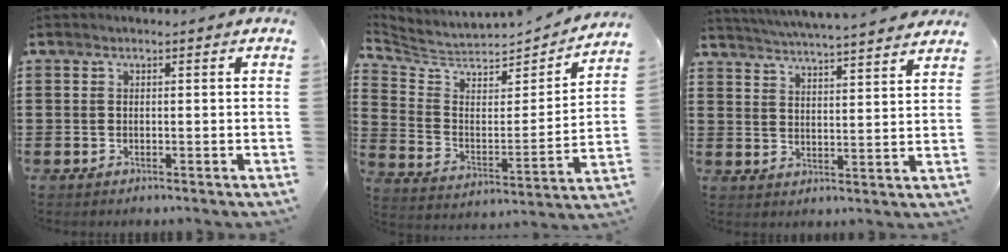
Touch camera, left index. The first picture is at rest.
{"total": 5.1, "force": [4.7, 1.6, 0.7], "torque": [-0.048, -0.043, 0.078]}
{"total": 4.3, "force": [4.2, -0.7, 0.6], "torque": [-0.031, -0.031, 0.069]}